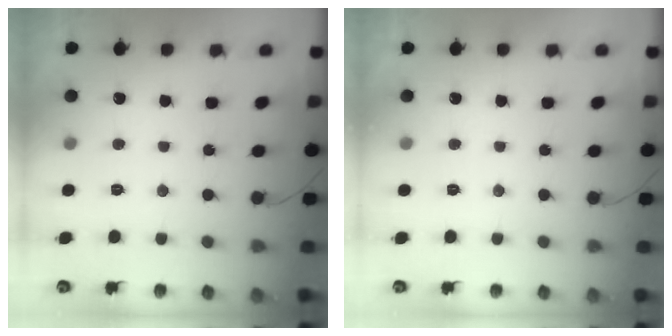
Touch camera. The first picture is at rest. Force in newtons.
{"total": 0.0}